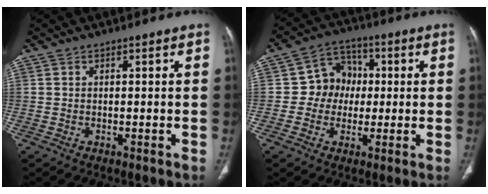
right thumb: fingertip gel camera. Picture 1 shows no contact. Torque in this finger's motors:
{"motor_torque": [-0.29, 0.44, -0.04, -0.04, 0.04]}